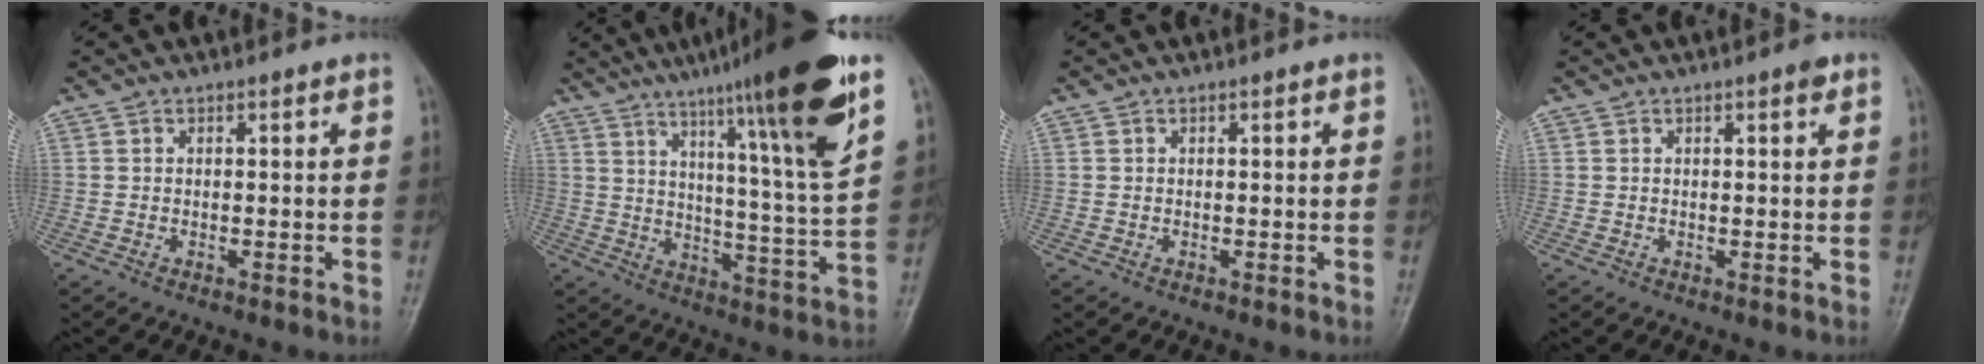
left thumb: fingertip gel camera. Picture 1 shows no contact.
{"total": 21.1, "force": [12.6, 0.9, 16.9], "torque": [-0.235, -0.051, 0.186]}
{"total": 0.0}
{"total": 1.3, "force": [0.8, 0.3, 1.0], "torque": [-0.015, -0.003, 0.010]}